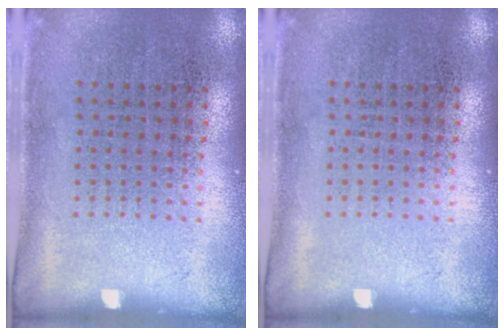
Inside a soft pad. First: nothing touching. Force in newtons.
{"total": 0.0}